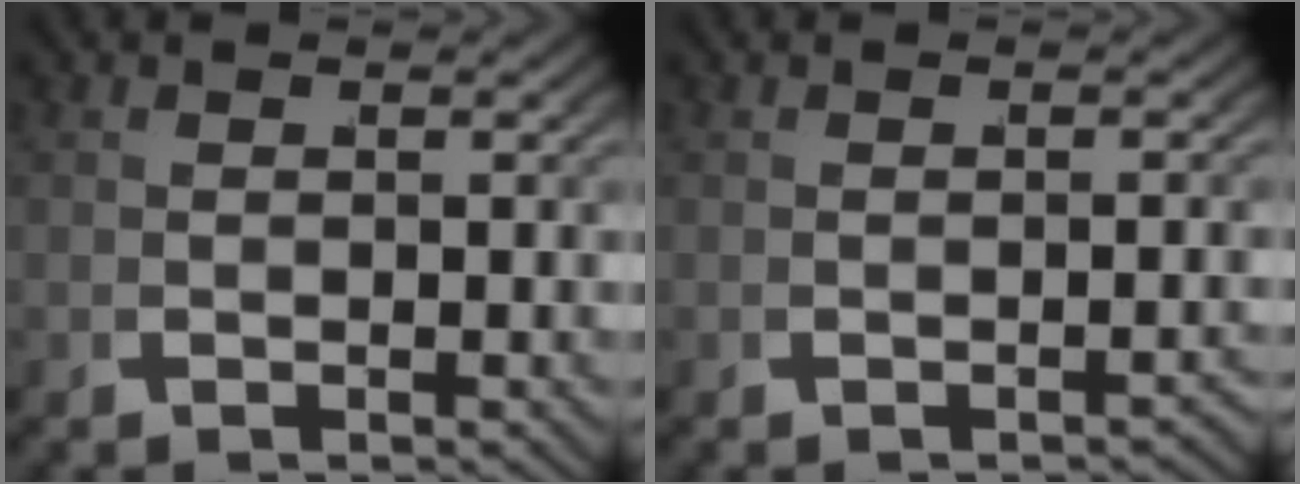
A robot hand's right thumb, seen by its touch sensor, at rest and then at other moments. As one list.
[{"total": 1.1, "force": [-1.0, 0.1, 0.3], "torque": [-0.011, 0.001, -0.013]}]